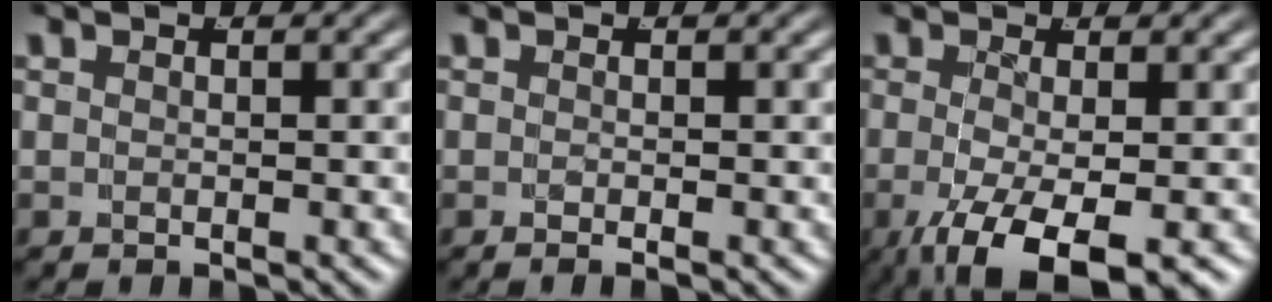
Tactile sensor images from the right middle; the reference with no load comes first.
{"total": 0.6, "force": [-0.5, -0.2, 0.3], "torque": [-0.004, 0.000, -0.009]}
{"total": 8.3, "force": [-4.7, 3.3, 5.9], "torque": [-0.133, -0.052, -0.047]}